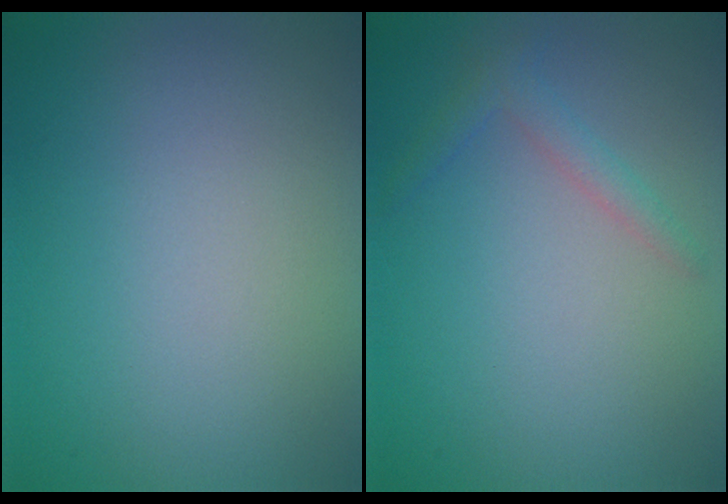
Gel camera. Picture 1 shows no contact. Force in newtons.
{"total": 1.5, "press": 1.5, "slide": 0.1}